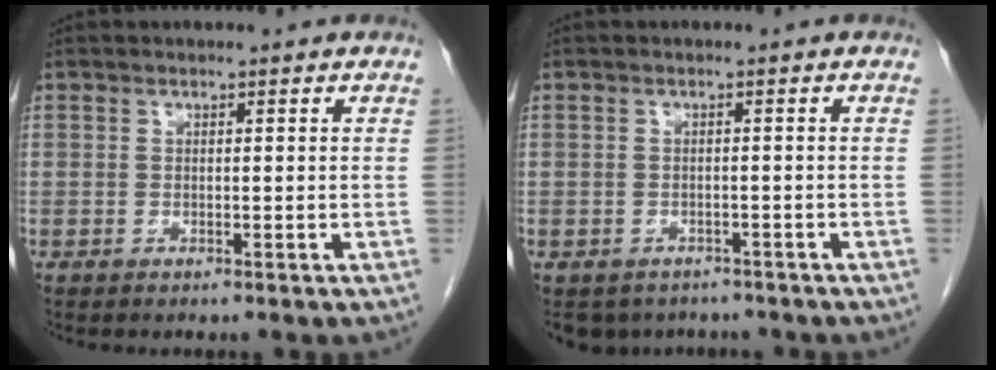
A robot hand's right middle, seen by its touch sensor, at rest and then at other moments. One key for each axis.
{"total": 5.7, "fx": -4.7, "fy": 3.1, "fz": 0.7, "tx": -0.001, "ty": 0.001, "tz": -0.059}